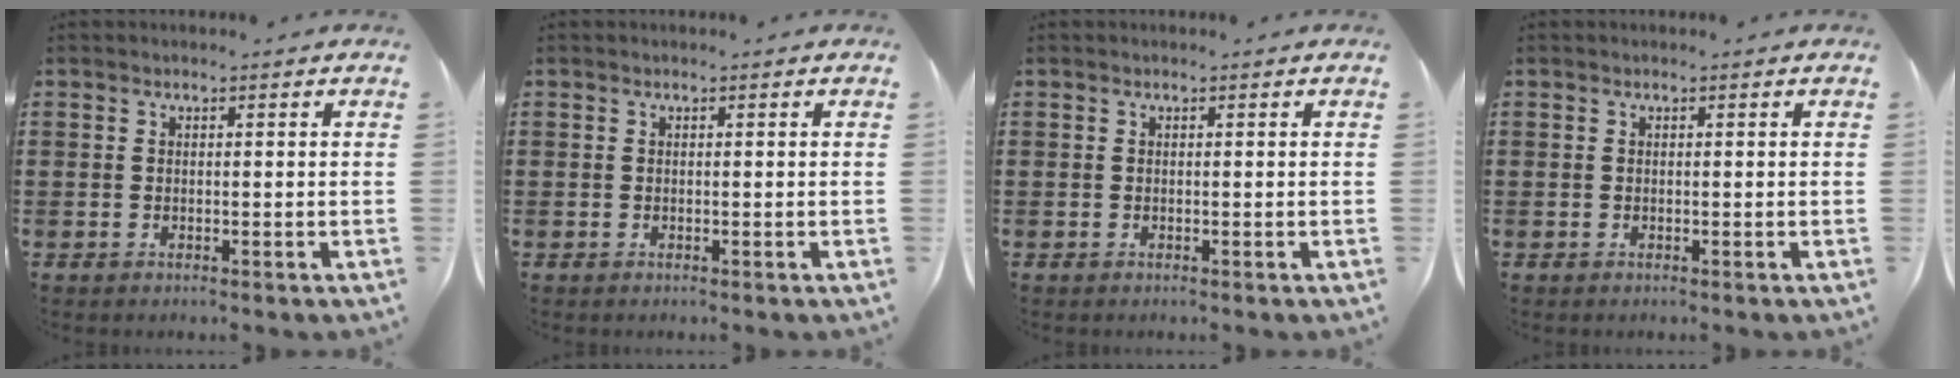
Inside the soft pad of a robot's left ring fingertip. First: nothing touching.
{"total": 0.0}
{"total": 0.0}
{"total": 0.0}